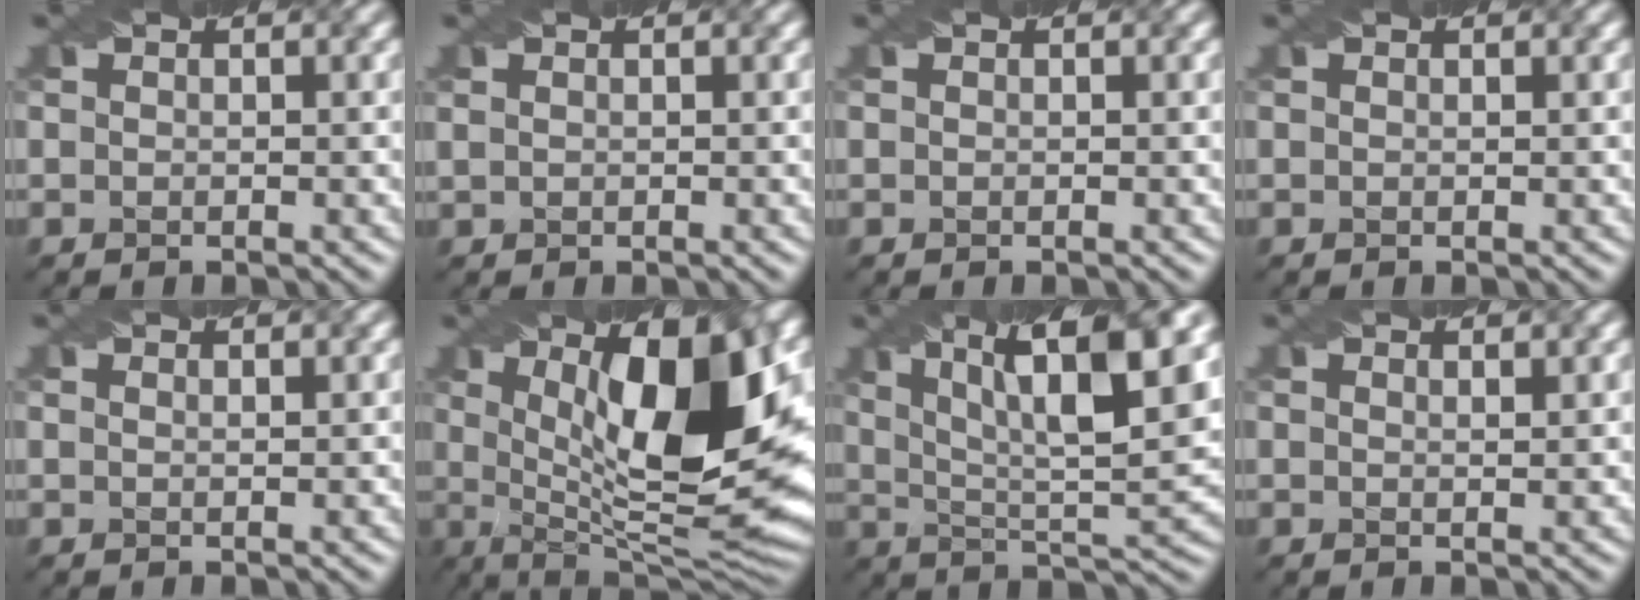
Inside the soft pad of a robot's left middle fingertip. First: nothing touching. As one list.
[{"total": 0.5, "force": [0.4, 0.3, 0.2], "torque": [-0.008, 0.002, 0.010]}, {"total": 0.0}, {"total": 0.0}, {"total": 1.2, "force": [0.9, 0.4, 0.7], "torque": [-0.002, -0.004, 0.002]}, {"total": 14.6, "force": [2.4, 4.8, 13.6], "torque": [-0.200, -0.006, 0.039]}, {"total": 13.4, "force": [5.7, 4.1, 11.4], "torque": [-0.175, 0.008, 0.091]}, {"total": 1.3, "force": [1.0, 0.3, 0.8], "torque": [-0.009, 0.001, 0.007]}]